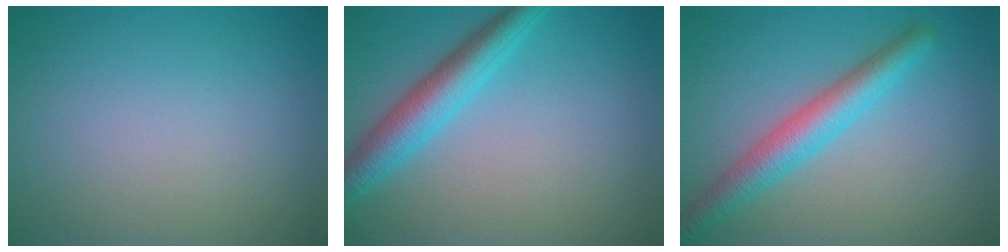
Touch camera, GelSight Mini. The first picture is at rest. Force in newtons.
{"total": 4.5, "press": 4.5, "slide": 0.1}
{"total": 4.3, "press": 4.3, "slide": 0.1}